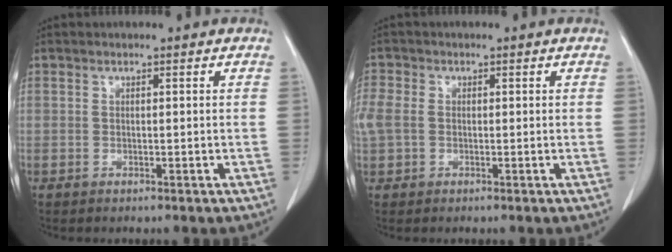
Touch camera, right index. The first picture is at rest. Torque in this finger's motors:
{"motor_torque": [1.39, -0.14, 0.58, 0.11]}